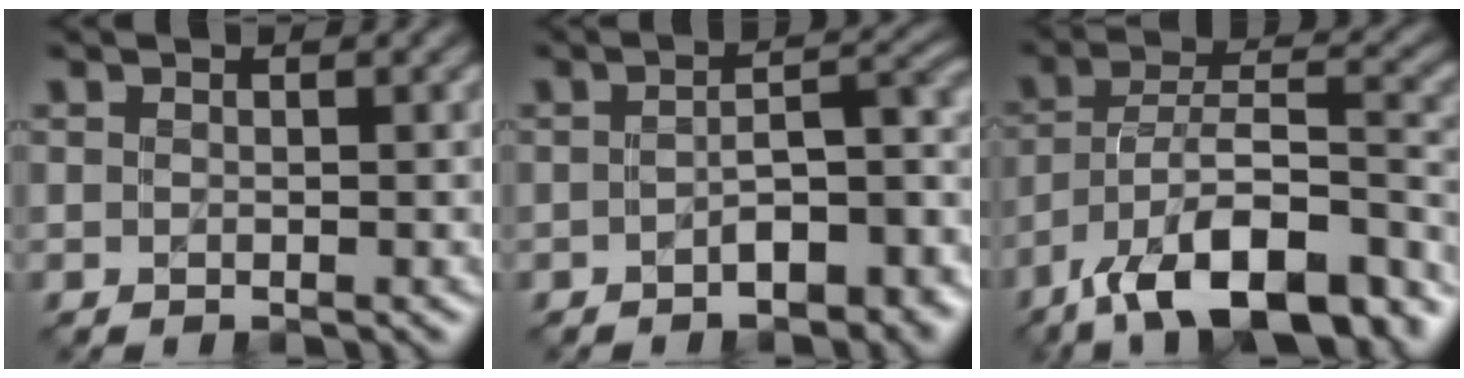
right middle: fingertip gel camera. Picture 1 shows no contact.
{"total": 6.6, "force": [-3.0, 2.7, 5.2], "torque": [-0.066, 0.008, -0.045]}
{"total": 13.7, "force": [-9.5, 4.9, 8.5], "torque": [-0.148, 0.012, -0.158]}